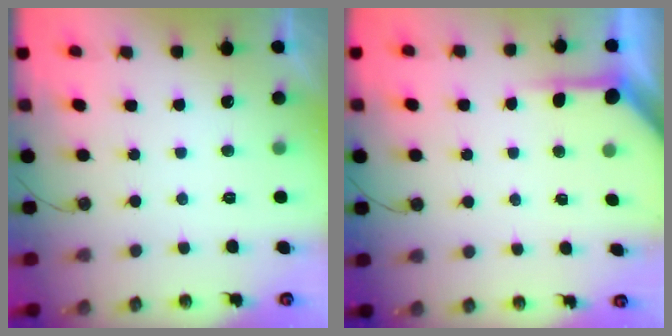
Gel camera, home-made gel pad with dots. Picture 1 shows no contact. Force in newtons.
{"total": 4.1, "press": 4.1, "slide": 0.3}